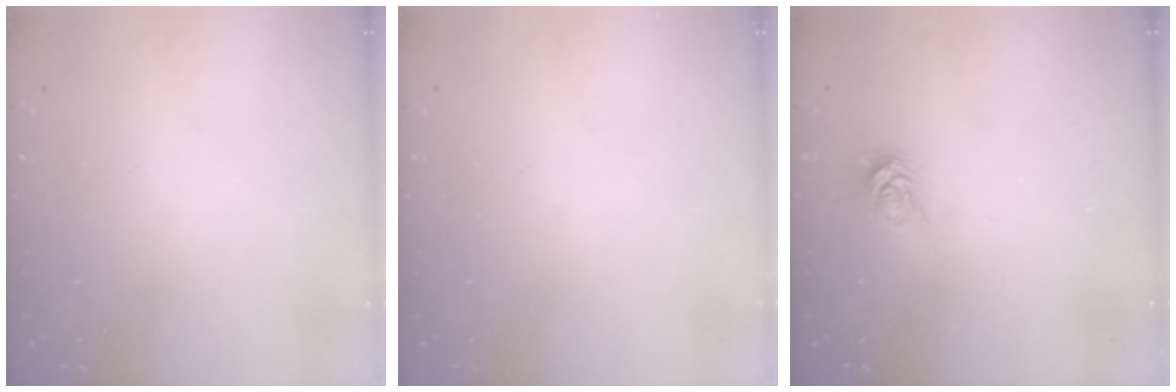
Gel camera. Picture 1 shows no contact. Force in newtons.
{"total": 0.0}
{"total": 3.9, "press": 3.9, "slide": 0.5}